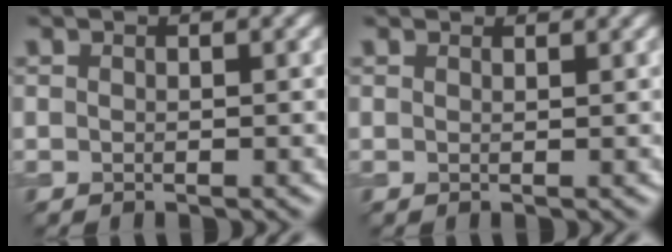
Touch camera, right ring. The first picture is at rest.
{"total": 1.7, "force": [1.6, 0.2, 0.3], "torque": [-0.014, -0.002, 0.016]}